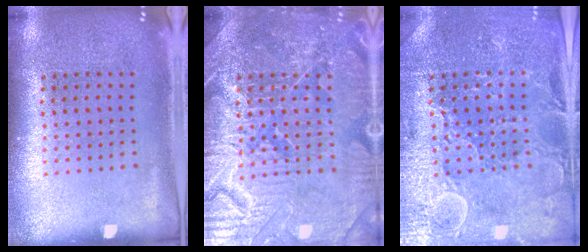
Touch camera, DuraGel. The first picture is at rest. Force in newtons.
{"total": 5.0, "press": 4.9, "slide": 0.7}
{"total": 3.6, "press": 3.6, "slide": 0.7}